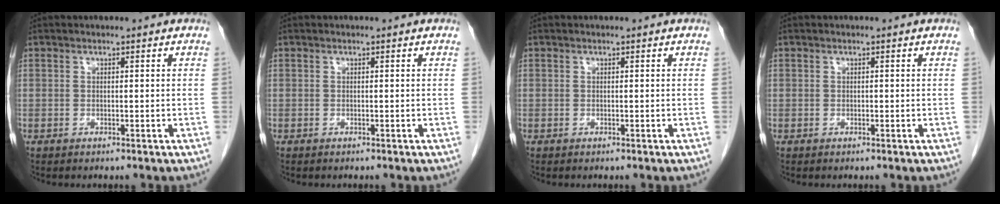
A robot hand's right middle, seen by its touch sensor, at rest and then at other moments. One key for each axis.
{"total": 0.0}
{"total": 0.0}
{"total": 0.0}